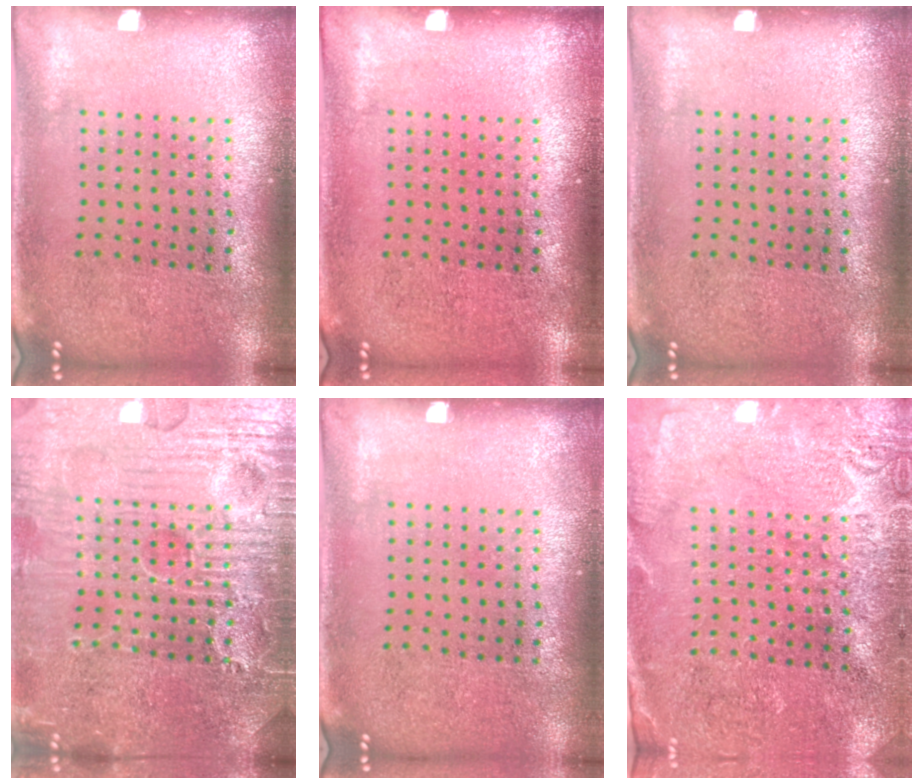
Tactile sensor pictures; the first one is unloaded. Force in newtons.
{"total": 0.0}
{"total": 0.0}
{"total": 7.8, "press": 7.8, "slide": 0.8}
{"total": 0.0}
{"total": 2.8, "press": 2.8, "slide": 0.1}